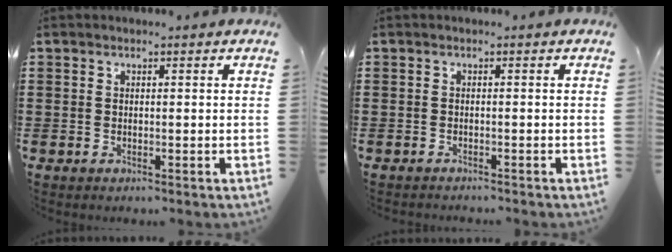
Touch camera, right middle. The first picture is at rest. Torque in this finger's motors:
{"motor_torque": [0.27, -0.20, 0.01, 0.03]}